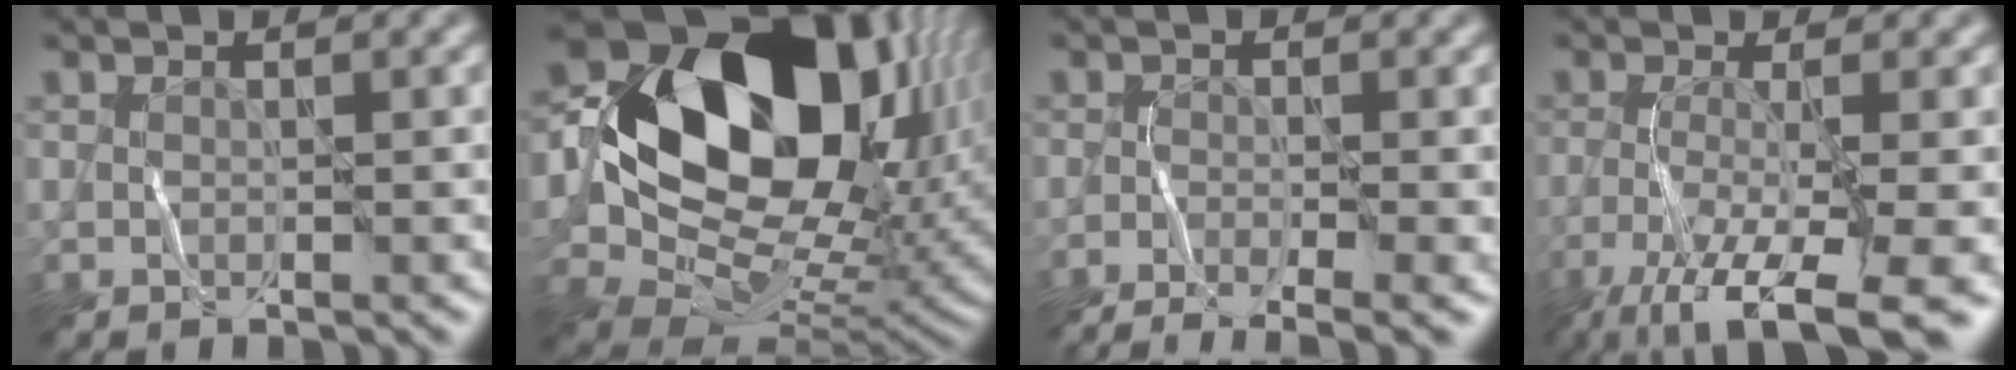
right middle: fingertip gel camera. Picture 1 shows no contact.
{"total": 17.0, "force": [3.4, 11.9, 11.6], "torque": [-0.205, 0.011, 0.073]}
{"total": 5.2, "force": [-3.9, 0.8, 3.3], "torque": [-0.046, 0.002, -0.056]}
{"total": 8.9, "force": [-4.9, 2.0, 7.2], "torque": [-0.126, -0.013, -0.075]}